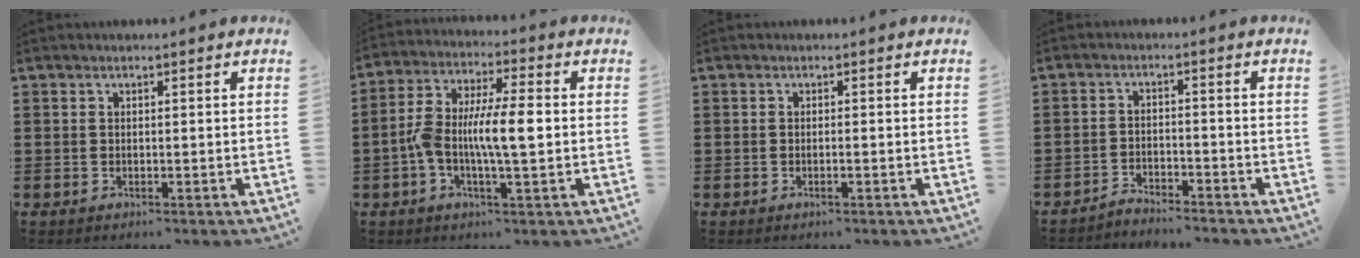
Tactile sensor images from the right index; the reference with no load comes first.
{"total": 8.9, "force": [-1.2, 2.4, 8.5], "torque": [-0.169, 0.000, -0.026]}
{"total": 0.7, "force": [-0.3, 0.0, 0.6], "torque": [-0.010, -0.003, -0.005]}
{"total": 2.7, "force": [-2.7, 0.1, -0.2], "torque": [-0.004, 0.004, -0.058]}